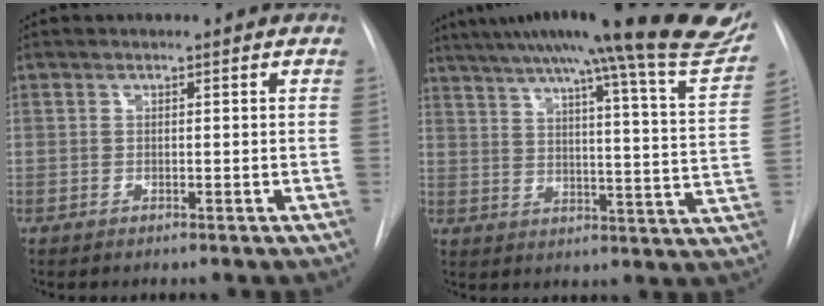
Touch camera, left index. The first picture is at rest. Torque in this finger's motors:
{"motor_torque": [0.93, -1.21, 0.45, 0.21]}